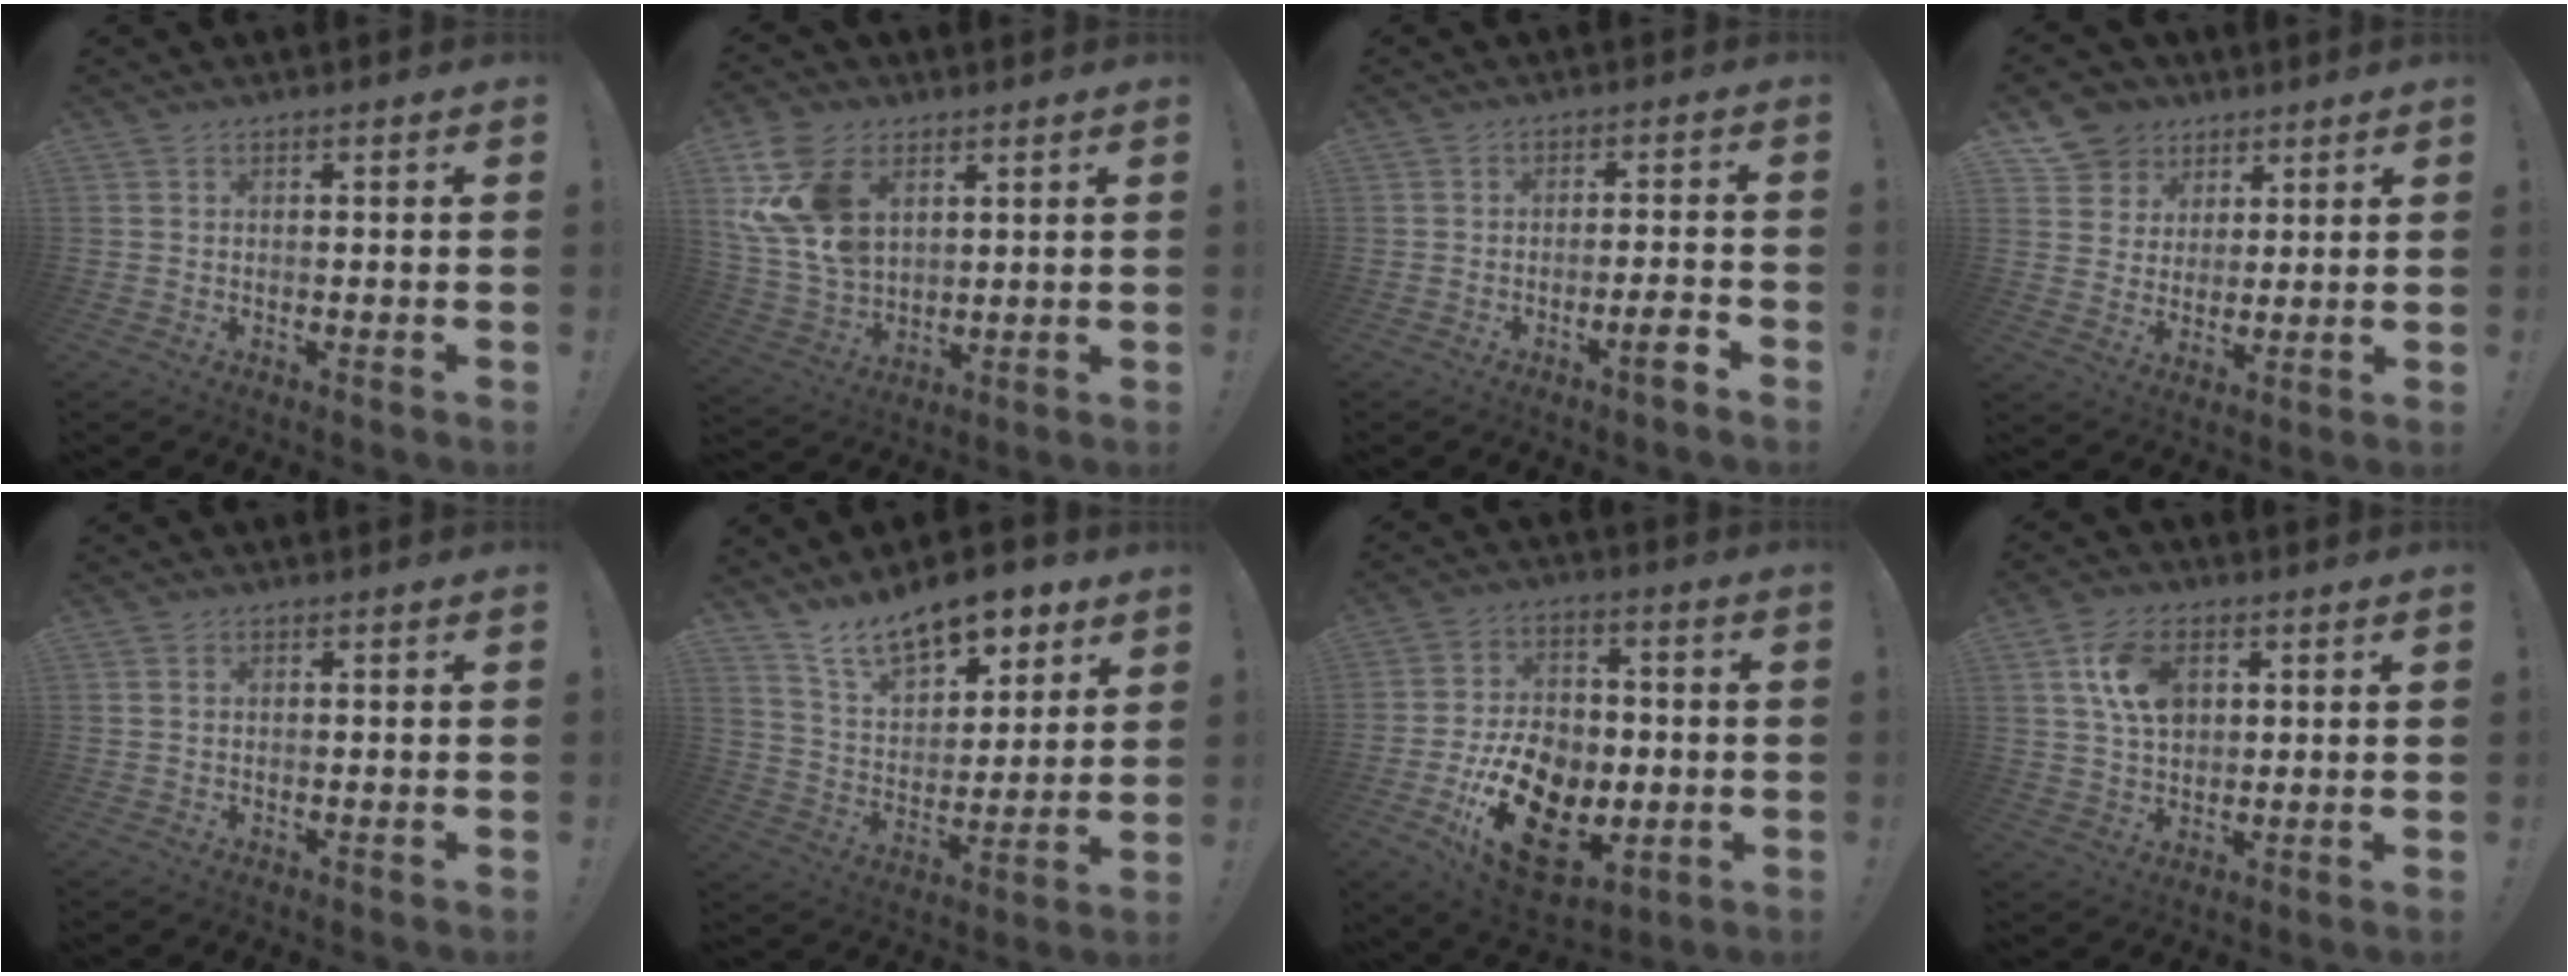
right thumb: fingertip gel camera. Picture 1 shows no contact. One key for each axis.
{"total": 17.3, "fx": 6.5, "fy": 11.8, "fz": 10.8, "tx": -0.228, "ty": -0.025, "tz": 0.126}
{"total": 5.0, "fx": -3.1, "fy": 0.3, "fz": 3.9, "tx": -0.062, "ty": 0.009, "tz": -0.051}
{"total": 9.7, "fx": 5.3, "fy": 8.0, "fz": 1.6, "tx": -0.031, "ty": -0.036, "tz": 0.110}
{"total": 0.6, "fx": 0.4, "fy": 0.4, "fz": 0.3, "tx": -0.014, "ty": 0.003, "tz": 0.009}
{"total": 15.0, "fx": 11.5, "fy": 6.7, "fz": 6.9, "tx": -0.109, "ty": -0.080, "tz": 0.206}
{"total": 21.5, "fx": -7.1, "fy": 14.5, "fz": 14.1, "tx": -0.245, "ty": 0.044, "tz": -0.104}
{"total": 11.4, "fx": 3.7, "fy": 7.6, "fz": 7.6, "tx": -0.126, "ty": 0.005, "tz": 0.071}